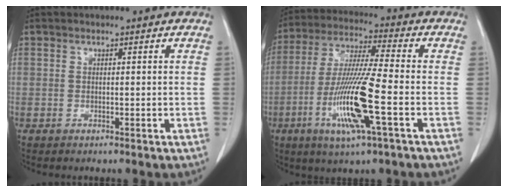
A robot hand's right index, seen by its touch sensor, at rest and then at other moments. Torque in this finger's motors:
{"motor_torque": [2.02, -0.12, 0.46, 0.14]}